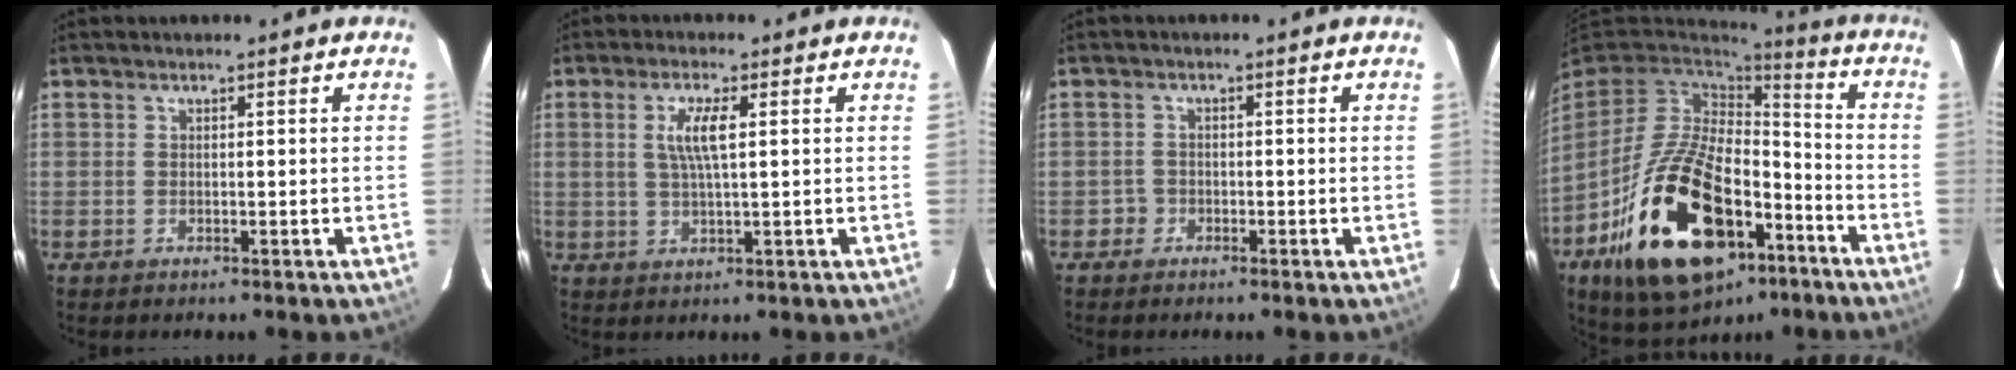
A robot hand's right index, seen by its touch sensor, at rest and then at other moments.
{"total": 5.1, "force": [1.2, 0.8, 4.8], "torque": [-0.094, 0.000, 0.023]}
{"total": 1.7, "force": [-1.1, 1.3, -0.2], "torque": [0.001, 0.007, -0.021]}
{"total": 28.1, "force": [-13.2, 14.7, 20.0], "torque": [-0.382, -0.006, -0.201]}